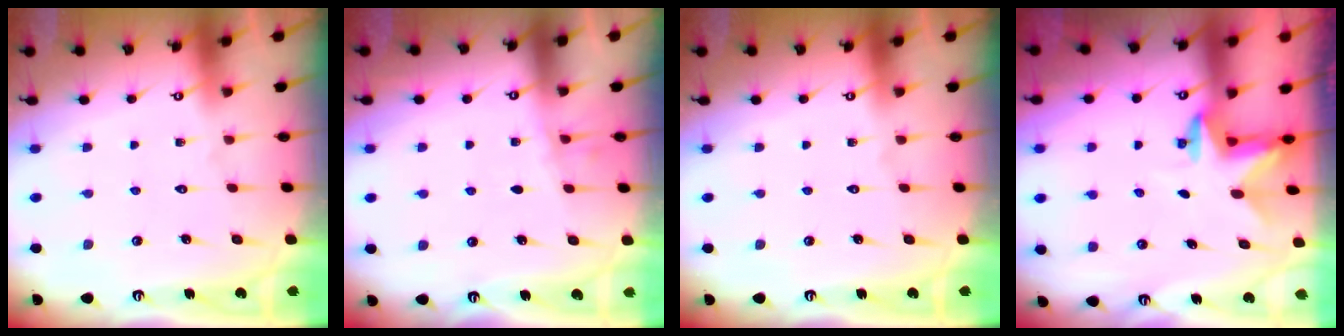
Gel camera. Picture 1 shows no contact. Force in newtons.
{"total": 1.8, "press": 1.7, "slide": 0.3}
{"total": 0.0}
{"total": 2.6, "press": 2.6, "slide": 0.5}